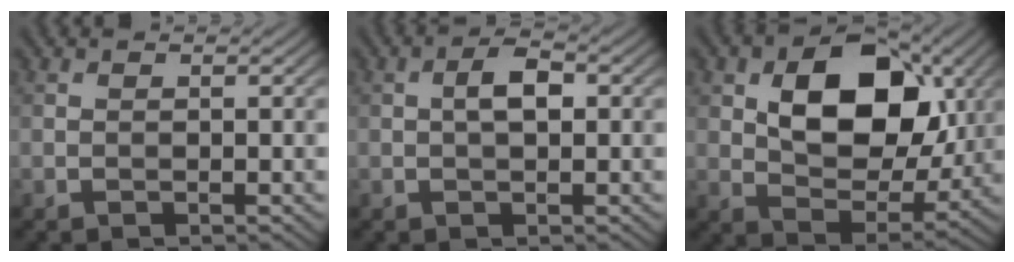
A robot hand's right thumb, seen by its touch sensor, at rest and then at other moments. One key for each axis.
{"total": 3.2, "fx": 0.3, "fy": 1.5, "fz": 2.8, "tx": -0.050, "ty": 0.007, "tz": 0.000}
{"total": 13.0, "fx": 3.3, "fy": 8.3, "fz": 9.4, "tx": -0.160, "ty": -0.002, "tz": 0.052}